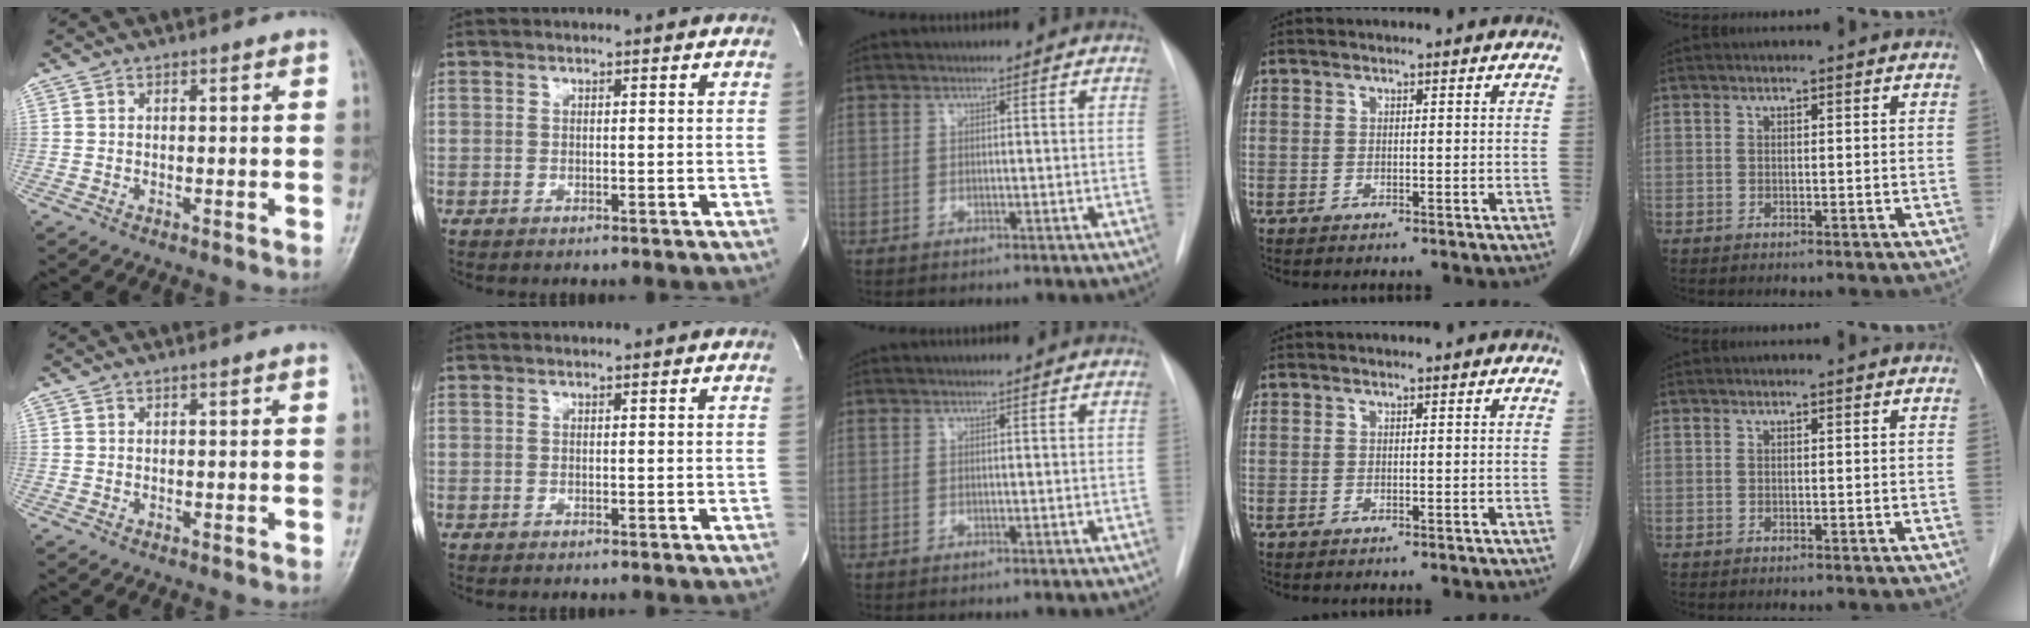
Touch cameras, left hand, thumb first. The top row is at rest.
{}